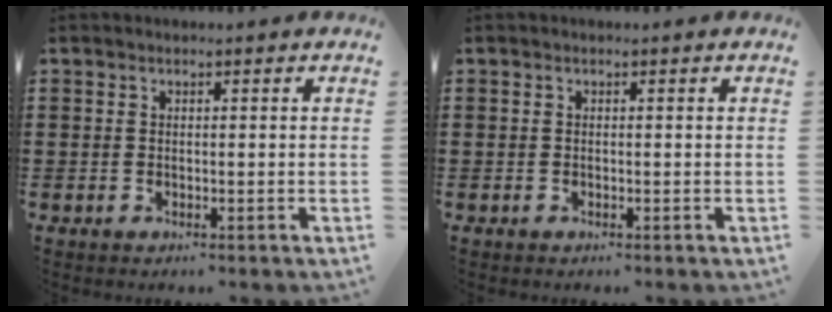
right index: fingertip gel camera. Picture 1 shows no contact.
{"total": 0.0}